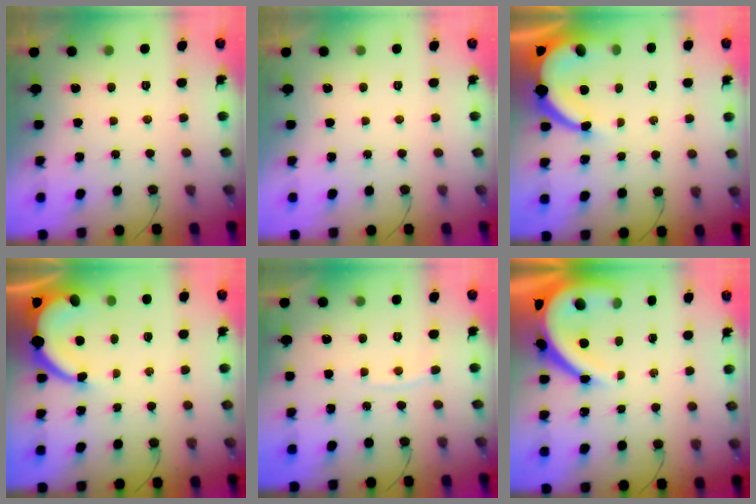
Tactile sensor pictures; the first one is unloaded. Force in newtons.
{"total": 0.0}
{"total": 9.9, "press": 9.8, "slide": 1.1}
{"total": 7.3, "press": 7.3, "slide": 0.7}
{"total": 4.7, "press": 4.7, "slide": 0.4}
{"total": 13.8, "press": 13.7, "slide": 1.5}